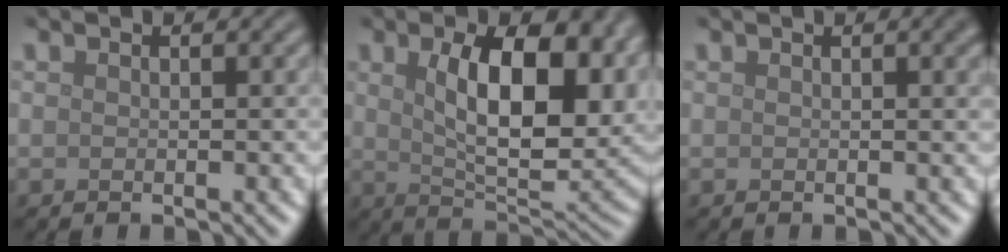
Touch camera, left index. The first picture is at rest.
{"total": 11.9, "force": [2.6, 5.5, 10.2], "torque": [-0.150, -0.006, 0.048]}
{"total": 2.3, "force": [0.7, 0.7, 2.0], "torque": [-0.016, 0.008, 0.007]}